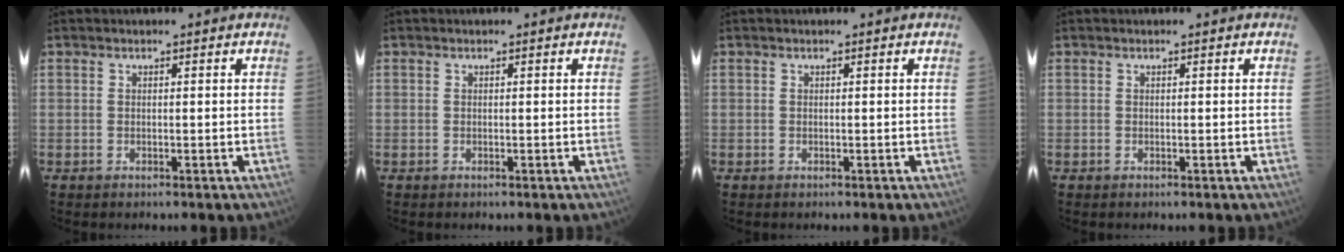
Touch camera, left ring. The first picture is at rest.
{"total": 0.0}
{"total": 0.0}
{"total": 0.0}